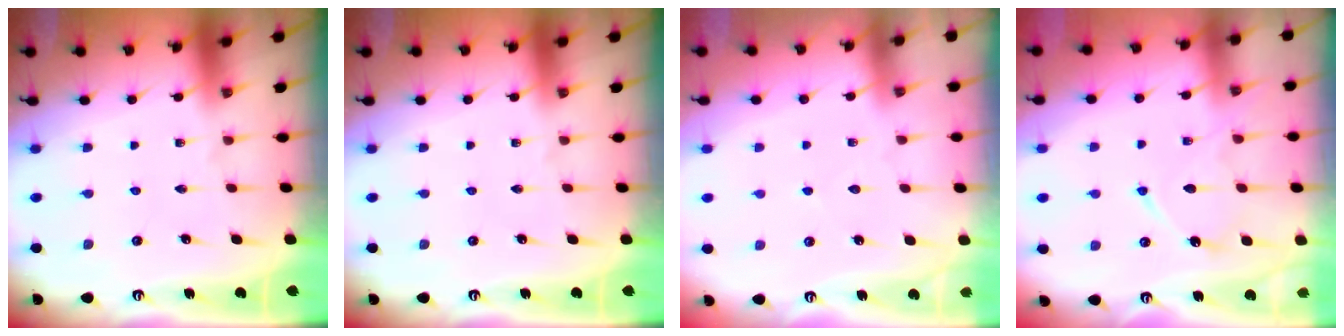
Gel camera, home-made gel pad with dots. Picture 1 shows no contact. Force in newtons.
{"total": 0.0}
{"total": 2.3, "press": 2.3, "slide": 0.3}
{"total": 11.0, "press": 11.0, "slide": 1.2}